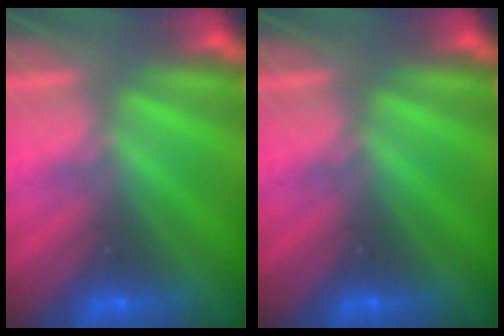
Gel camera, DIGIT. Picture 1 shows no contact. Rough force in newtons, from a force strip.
{"total": 0.0}